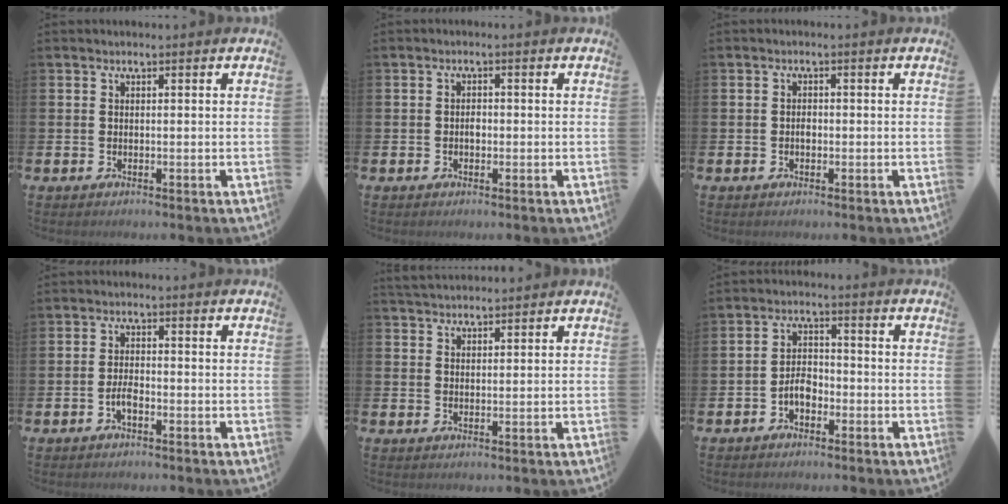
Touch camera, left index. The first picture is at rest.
{"total": 1.2, "force": [-0.3, 0.9, 0.8], "torque": [-0.010, 0.003, -0.007]}
{"total": 1.0, "force": [-0.3, 0.7, 0.7], "torque": [-0.008, 0.000, -0.007]}
{"total": 2.2, "force": [-1.0, 0.8, 1.8], "torque": [-0.028, 0.001, -0.020]}
{"total": 2.9, "force": [2.8, 0.6, 0.3], "torque": [-0.003, -0.011, 0.050]}
{"total": 3.2, "force": [-1.7, 1.9, 1.9], "torque": [-0.040, 0.010, -0.034]}